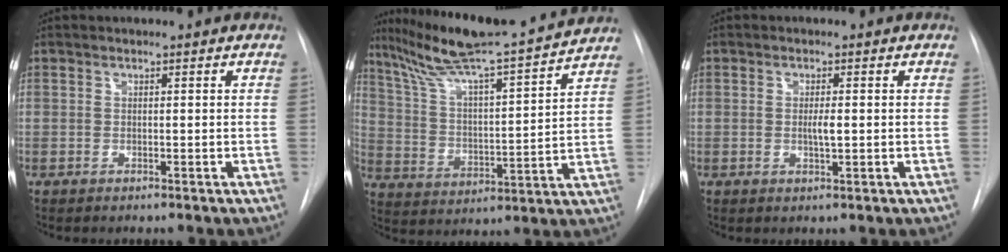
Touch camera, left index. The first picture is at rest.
{"total": 19.6, "force": [17.3, -0.1, 9.2], "torque": [-0.158, 0.000, 0.273]}
{"total": 2.1, "force": [-0.1, 0.4, 2.0], "torque": [-0.038, -0.001, -0.001]}